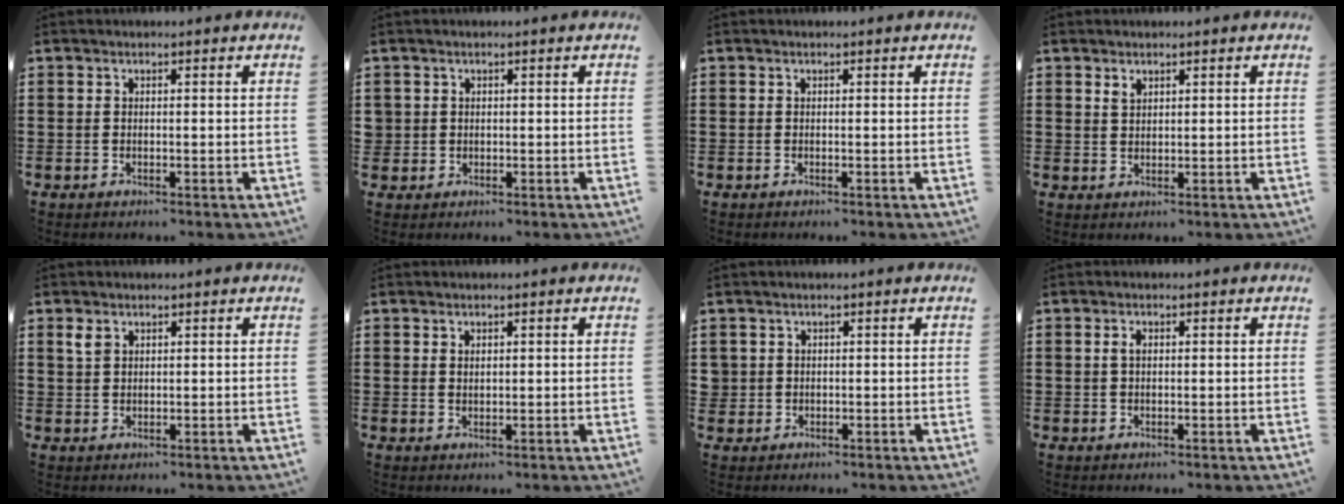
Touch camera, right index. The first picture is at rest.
{"total": 1.3, "force": [0.1, 1.2, 0.0], "torque": [-0.004, 0.007, 0.000]}
{"total": 0.0}
{"total": 1.4, "force": [1.1, 0.8, 0.5], "torque": [-0.011, 0.003, 0.021]}
{"total": 2.0, "force": [1.3, 1.2, 1.0], "torque": [-0.024, 0.003, 0.024]}
{"total": 1.0, "force": [0.8, 0.5, 0.2], "torque": [-0.005, 0.004, 0.015]}
{"total": 1.4, "force": [0.2, 1.4, 0.0], "torque": [-0.004, 0.008, 0.002]}
{"total": 1.4, "force": [0.3, 0.8, 1.2], "torque": [-0.025, 0.006, 0.004]}